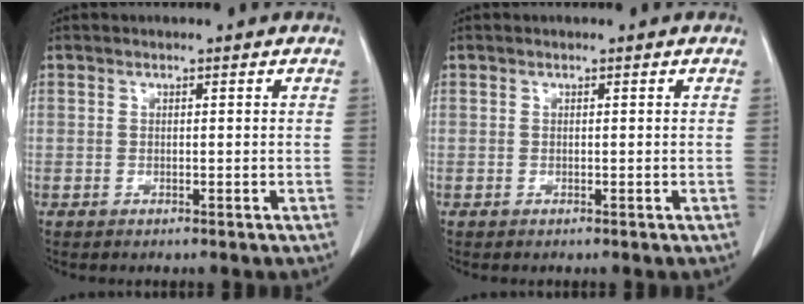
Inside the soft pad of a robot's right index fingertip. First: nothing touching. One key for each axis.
{"total": 0.0}